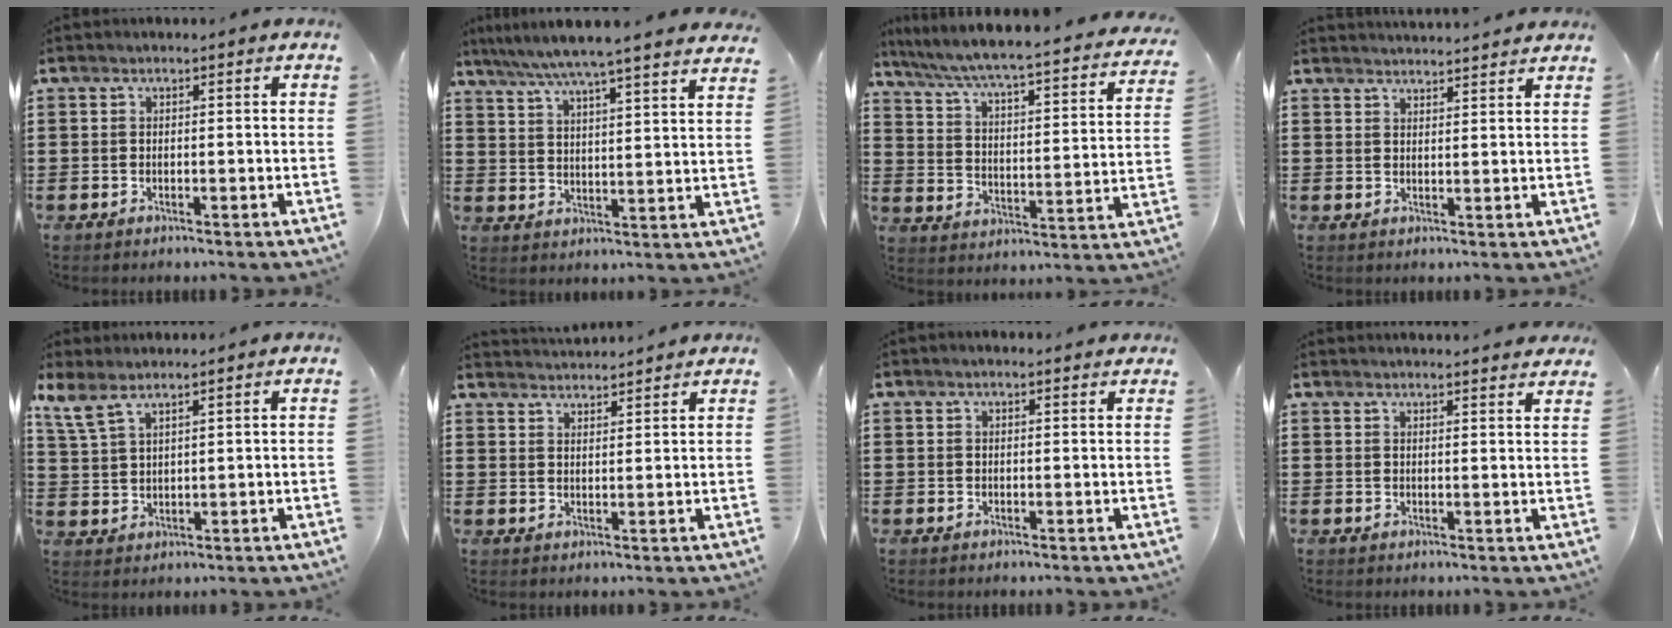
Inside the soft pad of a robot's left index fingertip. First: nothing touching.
{"total": 6.1, "force": [5.4, -0.9, 2.8], "torque": [-0.075, -0.034, 0.090]}
{"total": 4.2, "force": [3.7, -0.4, 1.9], "torque": [-0.059, -0.042, 0.049]}
{"total": 2.4, "force": [2.4, -0.2, -0.3], "torque": [-0.001, -0.007, 0.045]}
{"total": 4.9, "force": [3.6, 1.4, 3.0], "torque": [-0.068, -0.004, 0.066]}
{"total": 2.6, "force": [2.6, -0.3, -0.3], "torque": [-0.003, -0.010, 0.049]}
{"total": 0.9, "force": [0.6, 0.3, 0.7], "torque": [-0.013, 0.003, 0.010]}
{"total": 2.2, "force": [2.2, -0.4, 0.2], "torque": [-0.001, -0.009, 0.040]}